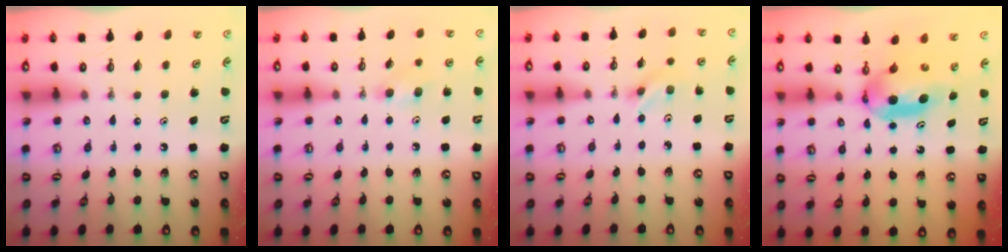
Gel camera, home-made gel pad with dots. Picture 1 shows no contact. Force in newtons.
{"total": 5.8, "press": 5.6, "slide": 1.5}
{"total": 2.6, "press": 2.4, "slide": 0.8}
{"total": 8.4, "press": 5.6, "slide": 6.4}